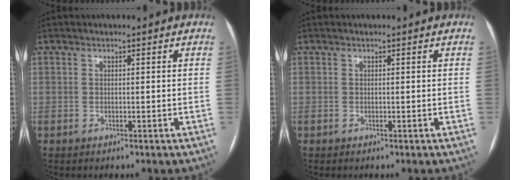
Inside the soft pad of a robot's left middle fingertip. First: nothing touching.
{"total": 0.0}